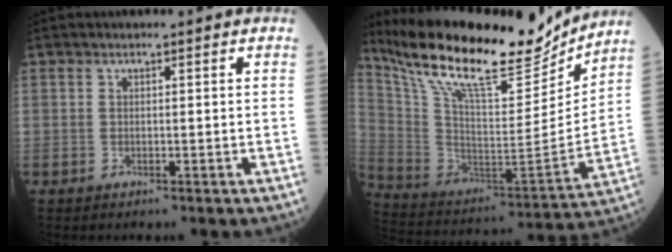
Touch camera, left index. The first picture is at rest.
{"total": 24.5, "force": [20.4, 5.1, 12.5], "torque": [-0.232, -0.013, 0.337]}